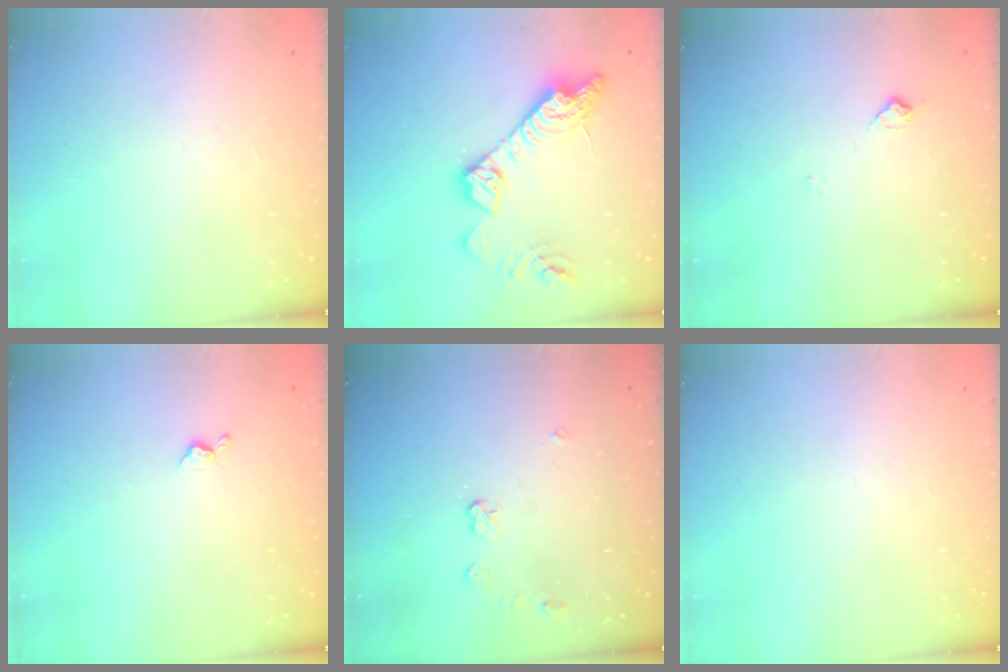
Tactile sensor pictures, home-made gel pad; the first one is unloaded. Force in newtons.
{"total": 16.1, "press": 16.0, "slide": 0.8}
{"total": 5.6, "press": 5.5, "slide": 0.8}
{"total": 3.4, "press": 3.3, "slide": 0.6}
{"total": 5.4, "press": 5.3, "slide": 0.4}
{"total": 0.0}